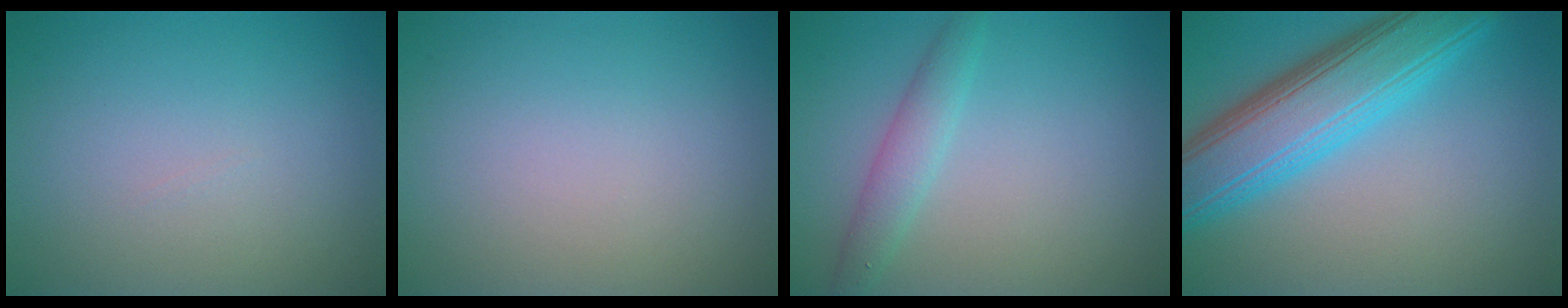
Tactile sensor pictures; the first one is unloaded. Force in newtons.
{"total": 0.0}
{"total": 2.3, "press": 2.3, "slide": 0.0}
{"total": 8.7, "press": 8.7, "slide": 0.2}